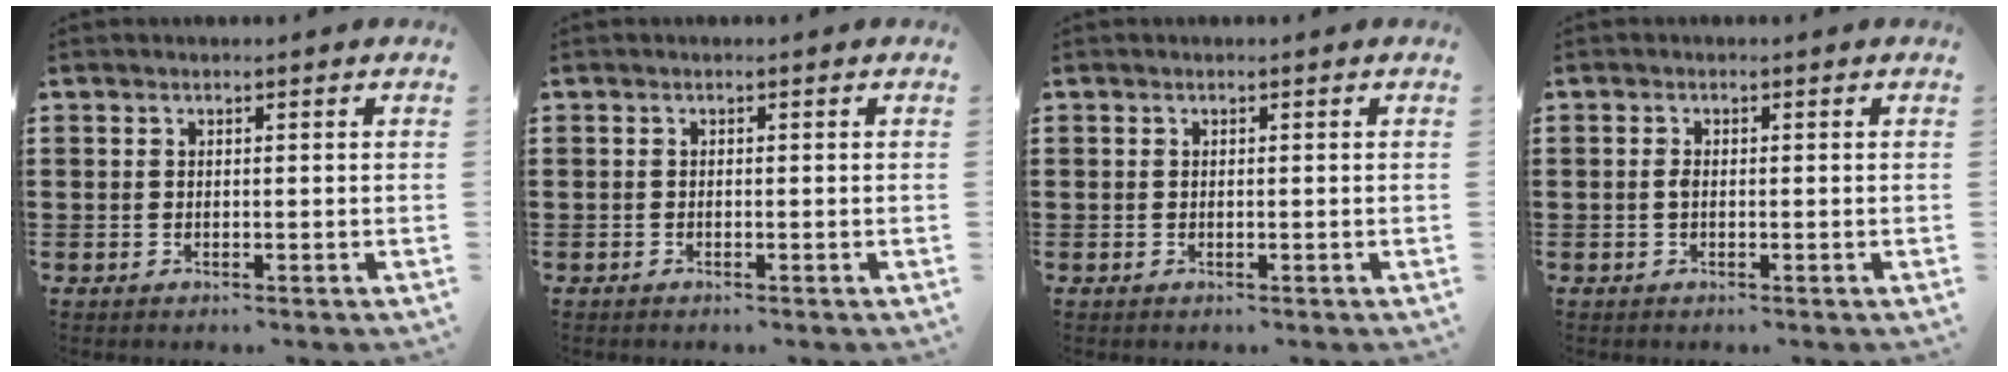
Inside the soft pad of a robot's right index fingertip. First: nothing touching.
{"total": 0.0}
{"total": 0.0}
{"total": 1.1, "force": [-0.2, 0.5, 1.0], "torque": [-0.027, -0.004, -0.006]}